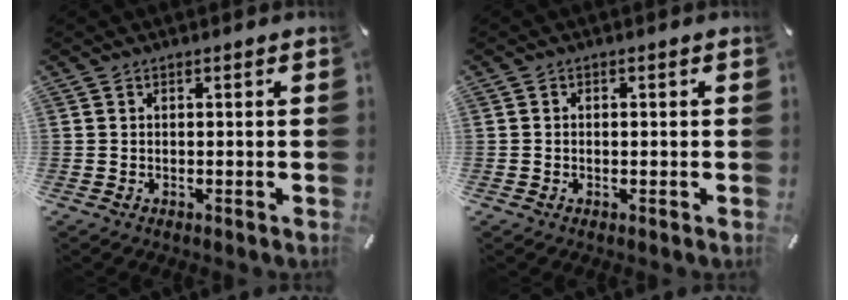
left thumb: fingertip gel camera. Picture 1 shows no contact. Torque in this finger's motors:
{"motor_torque": [-0.05, -0.52, 0.04, 0.03, 0.01]}